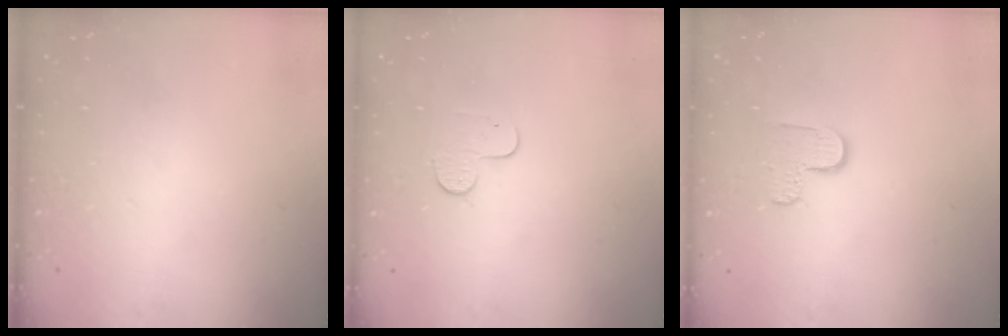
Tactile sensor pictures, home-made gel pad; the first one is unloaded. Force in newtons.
{"total": 5.0, "press": 5.0, "slide": 0.5}
{"total": 5.7, "press": 5.7, "slide": 0.4}